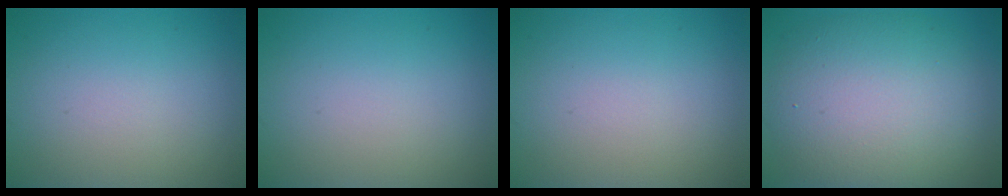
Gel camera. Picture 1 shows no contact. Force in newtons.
{"total": 1.6, "press": 1.6, "slide": 0.0}
{"total": 0.0}
{"total": 10.2, "press": 10.2, "slide": 0.5}